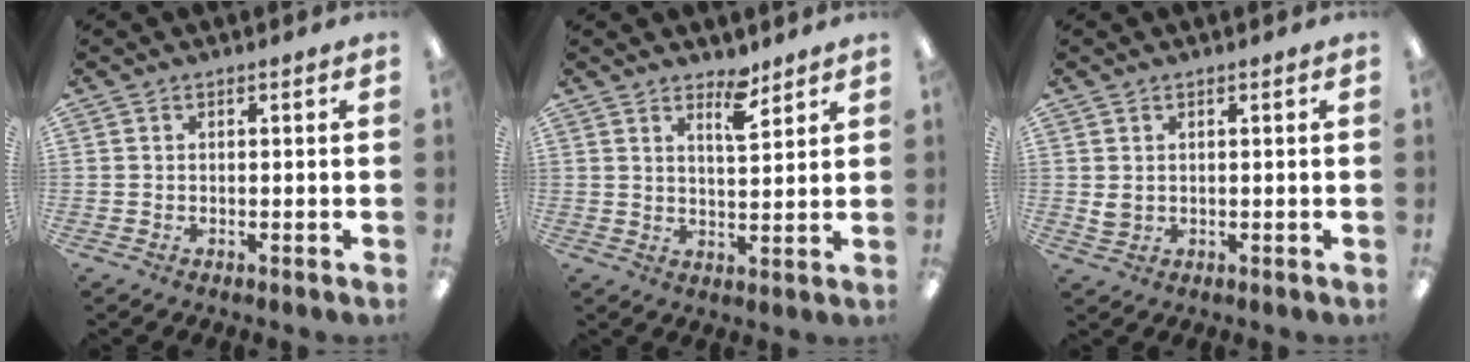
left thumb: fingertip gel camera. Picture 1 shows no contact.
{"total": 5.7, "force": [4.4, 1.7, 3.3], "torque": [-0.036, -0.030, 0.069]}
{"total": 2.2, "force": [0.9, 1.7, 1.1], "torque": [-0.016, 0.000, 0.014]}